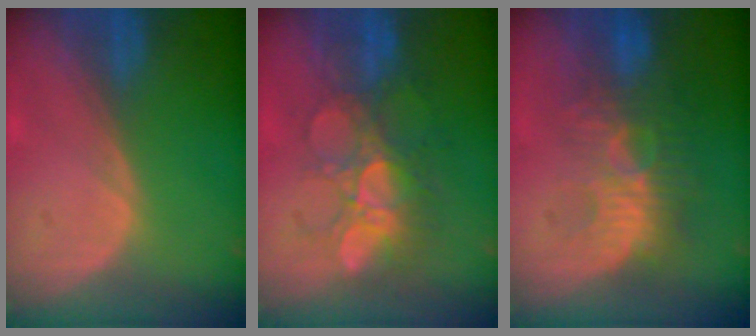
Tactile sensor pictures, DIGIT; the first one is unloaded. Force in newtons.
{"total": 8.6, "press": 8.3, "slide": 2.2}
{"total": 9.4, "press": 8.9, "slide": 2.9}